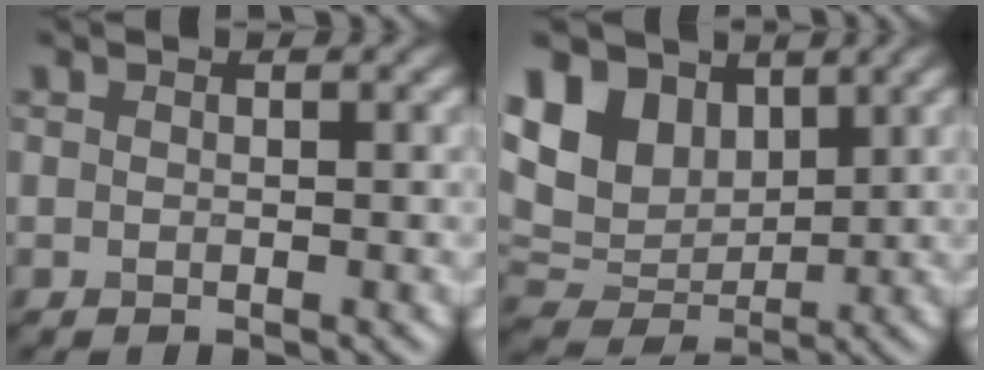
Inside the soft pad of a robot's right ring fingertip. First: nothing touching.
{"total": 8.5, "force": [3.7, 5.9, 4.8], "torque": [-0.116, 0.013, 0.061]}